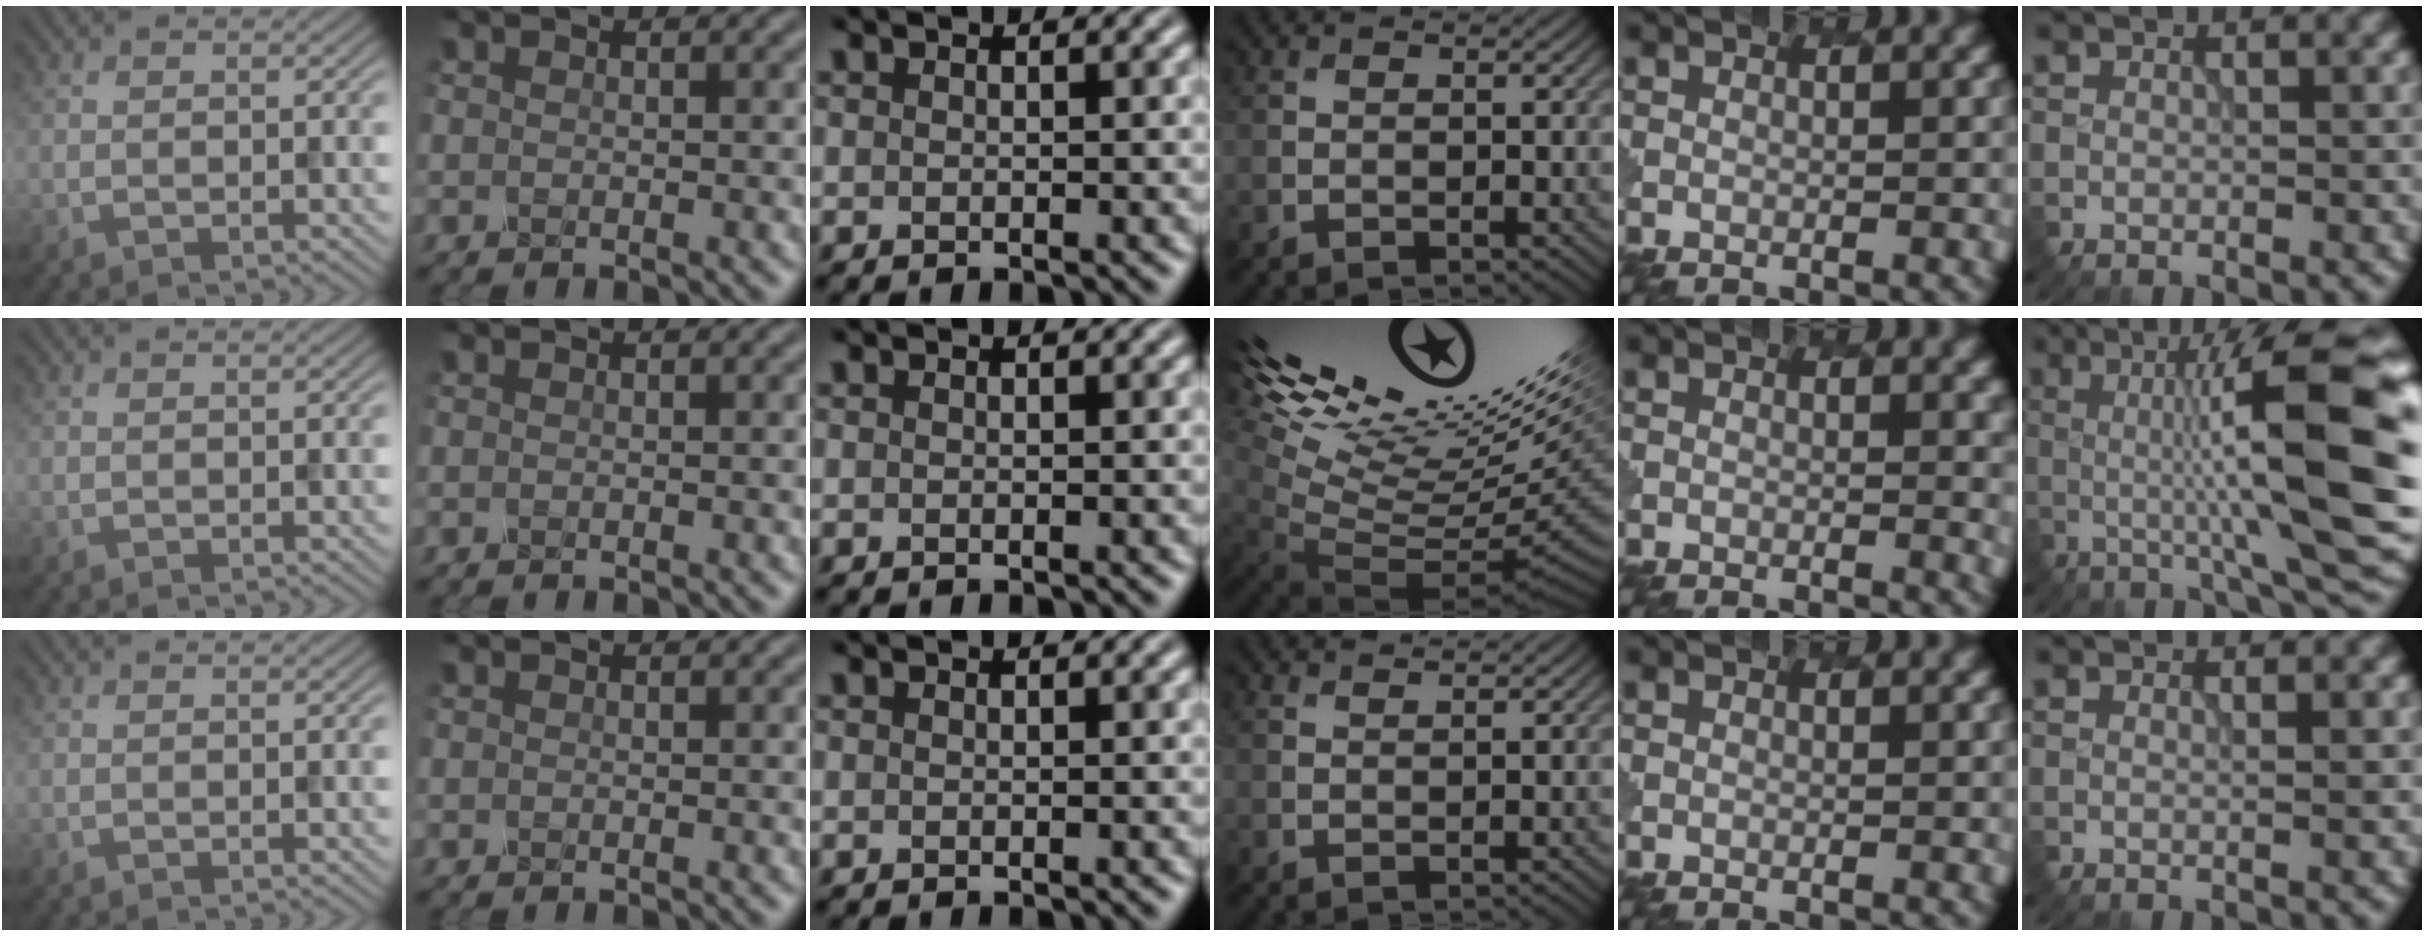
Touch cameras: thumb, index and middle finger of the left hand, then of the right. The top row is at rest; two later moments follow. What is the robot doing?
{"motion": "dispense", "object": "syringe"}